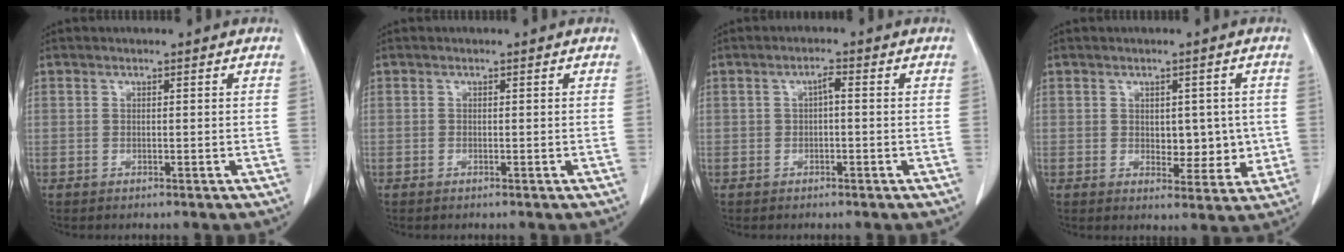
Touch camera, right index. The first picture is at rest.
{"total": 0.0}
{"total": 1.5, "force": [0.0, 0.3, 1.4], "torque": [-0.027, 0.006, 0.001]}
{"total": 5.5, "force": [0.1, 3.3, 4.4], "torque": [-0.047, -0.001, 0.010]}